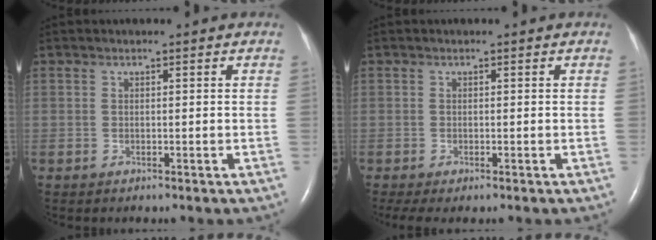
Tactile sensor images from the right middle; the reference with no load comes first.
{"total": 3.2, "force": [-2.3, 0.9, 1.9], "torque": [-0.034, -0.013, -0.034]}